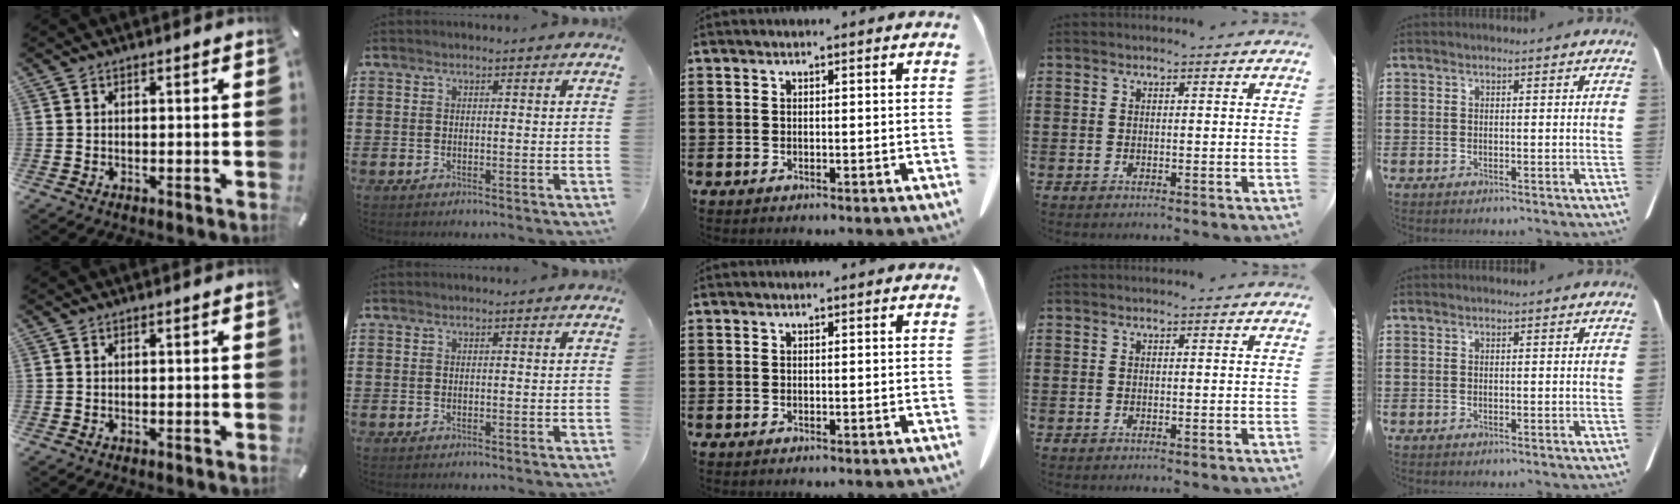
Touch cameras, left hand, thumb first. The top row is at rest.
{}